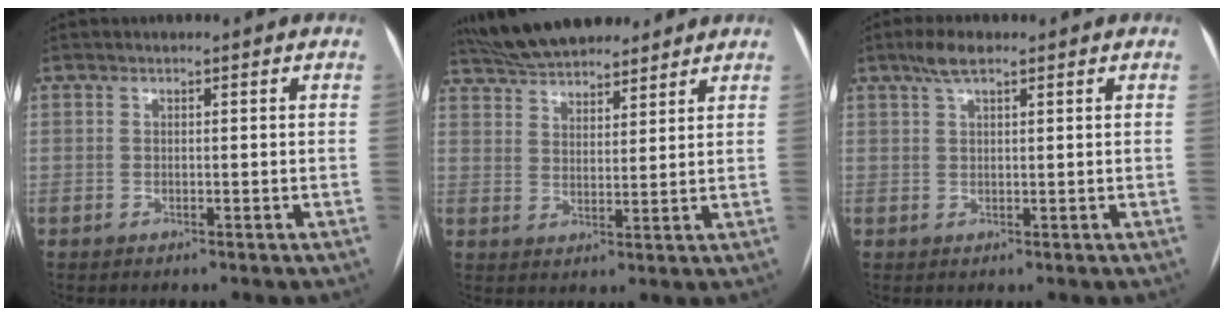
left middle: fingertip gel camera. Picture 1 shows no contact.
{"total": 14.1, "force": [12.4, 3.9, 5.5], "torque": [-0.099, 0.033, 0.204]}
{"total": 3.3, "force": [2.2, 0.8, 2.2], "torque": [-0.049, 0.011, 0.044]}